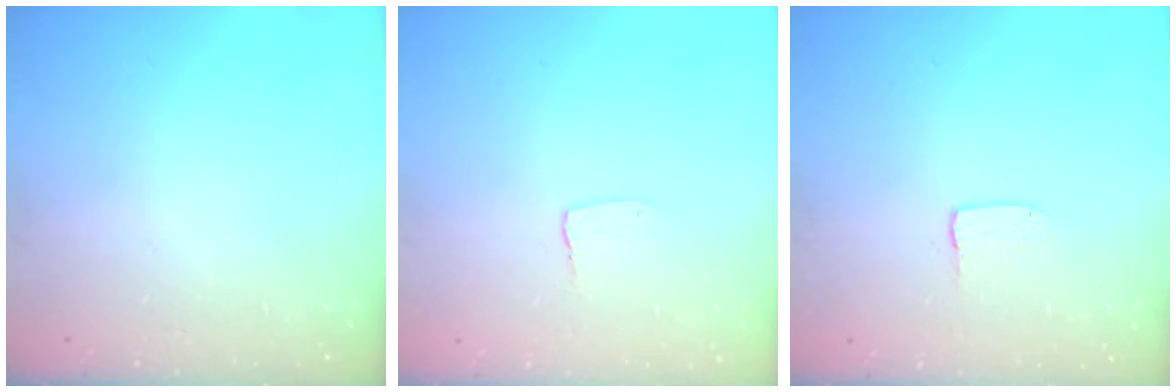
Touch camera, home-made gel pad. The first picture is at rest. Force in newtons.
{"total": 2.7, "press": 2.7, "slide": 0.2}
{"total": 2.0, "press": 2.0, "slide": 0.2}